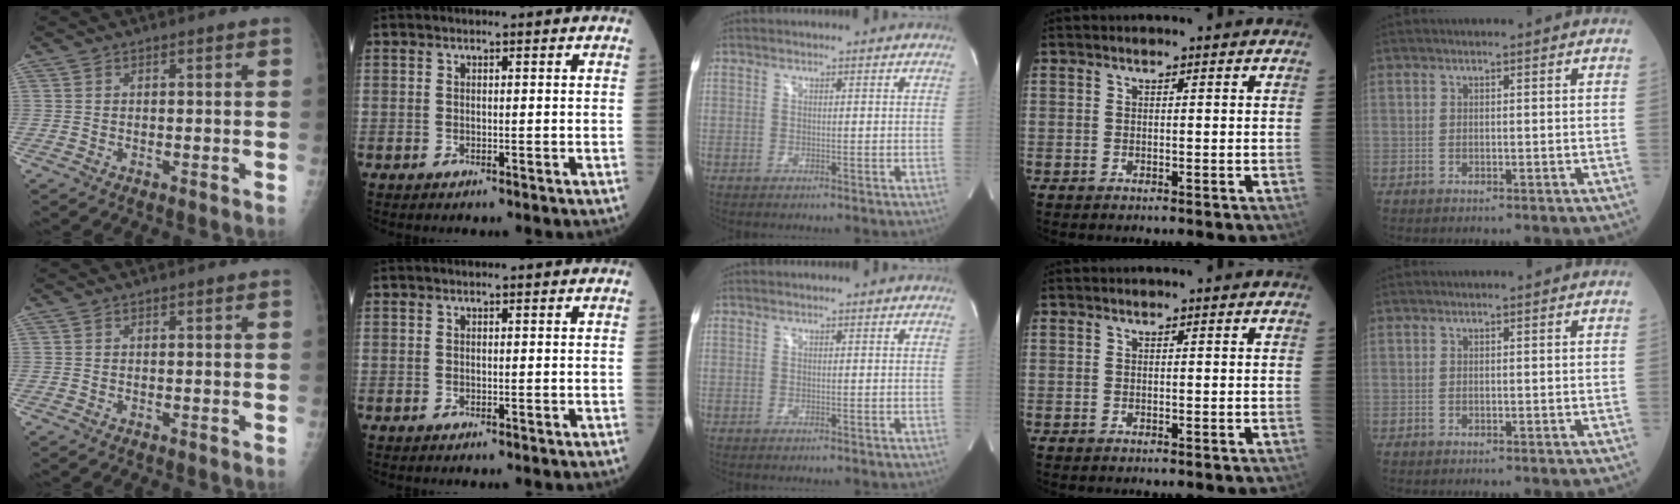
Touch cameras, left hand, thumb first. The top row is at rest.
{}